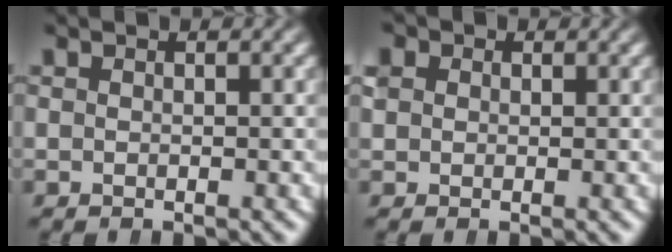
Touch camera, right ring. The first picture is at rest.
{"total": 2.9, "force": [0.8, 2.5, 1.2], "torque": [-0.030, 0.000, 0.015]}